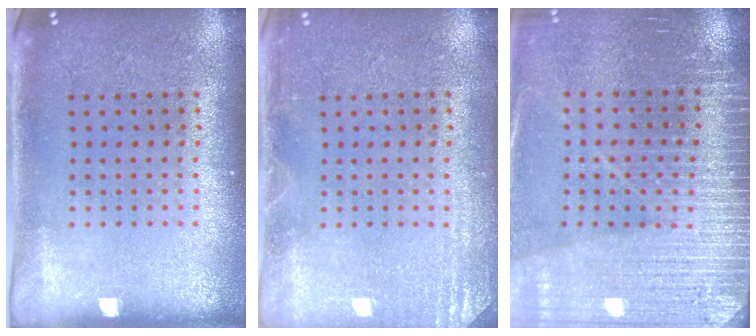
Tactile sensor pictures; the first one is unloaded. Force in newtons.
{"total": 2.2, "press": 2.1, "slide": 0.3}
{"total": 3.5, "press": 3.4, "slide": 0.3}